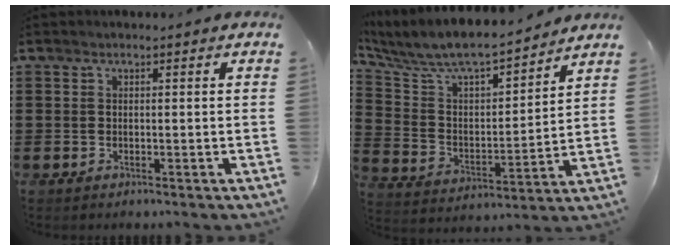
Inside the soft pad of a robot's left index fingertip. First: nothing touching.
{"total": 7.4, "force": [6.6, 1.5, 2.9], "torque": [-0.090, -0.051, 0.108]}